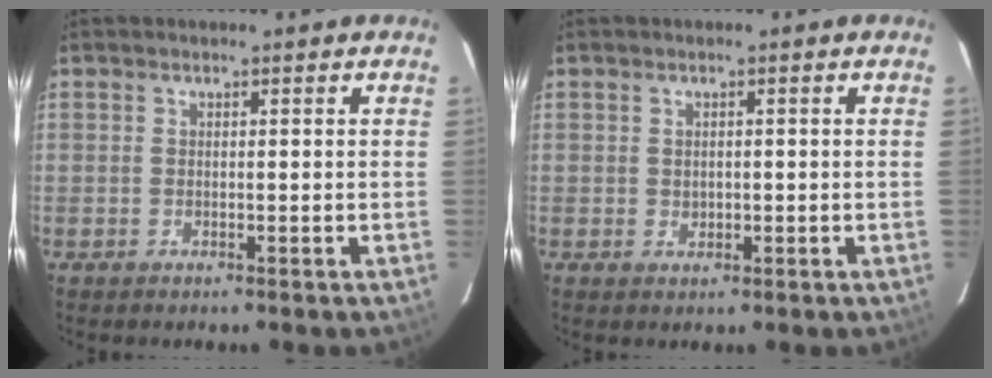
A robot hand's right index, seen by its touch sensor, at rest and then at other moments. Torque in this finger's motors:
{"motor_torque": [-0.06, 0.07, -0.06, 0.00]}